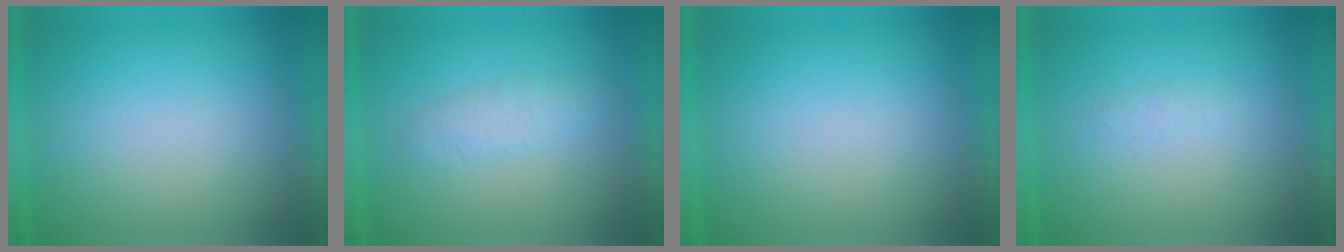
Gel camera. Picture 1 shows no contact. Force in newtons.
{"total": 2.2}
{"total": 0.0}
{"total": 1.0}